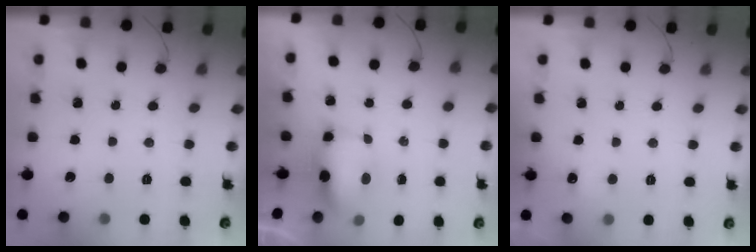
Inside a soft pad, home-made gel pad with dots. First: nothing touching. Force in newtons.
{"total": 8.1, "press": 7.7, "slide": 2.2}
{"total": 11.2, "press": 3.5, "slide": 10.6}